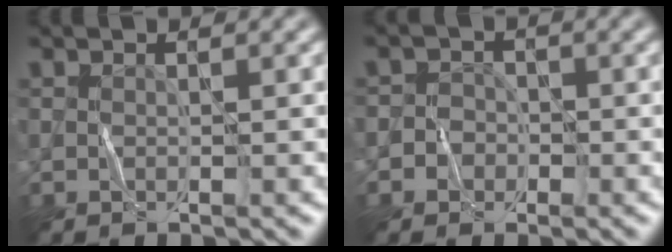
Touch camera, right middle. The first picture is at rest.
{"total": 1.8, "force": [-0.7, 1.6, 0.3], "torque": [0.013, 0.006, -0.021]}